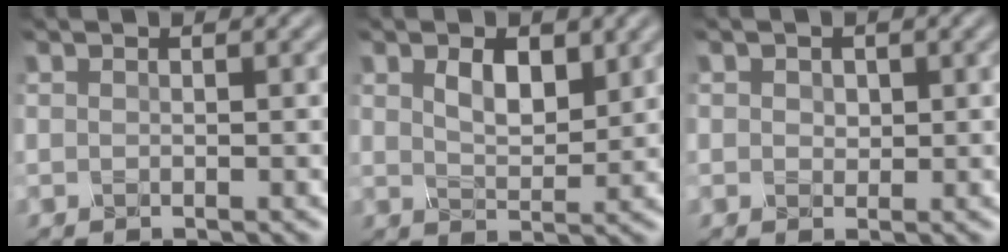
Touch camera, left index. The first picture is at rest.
{"total": 2.8, "force": [1.1, 1.5, 2.1], "torque": [-0.044, -0.004, 0.020]}
{"total": 1.0, "force": [0.2, 0.9, 0.4], "torque": [-0.011, 0.001, 0.002]}